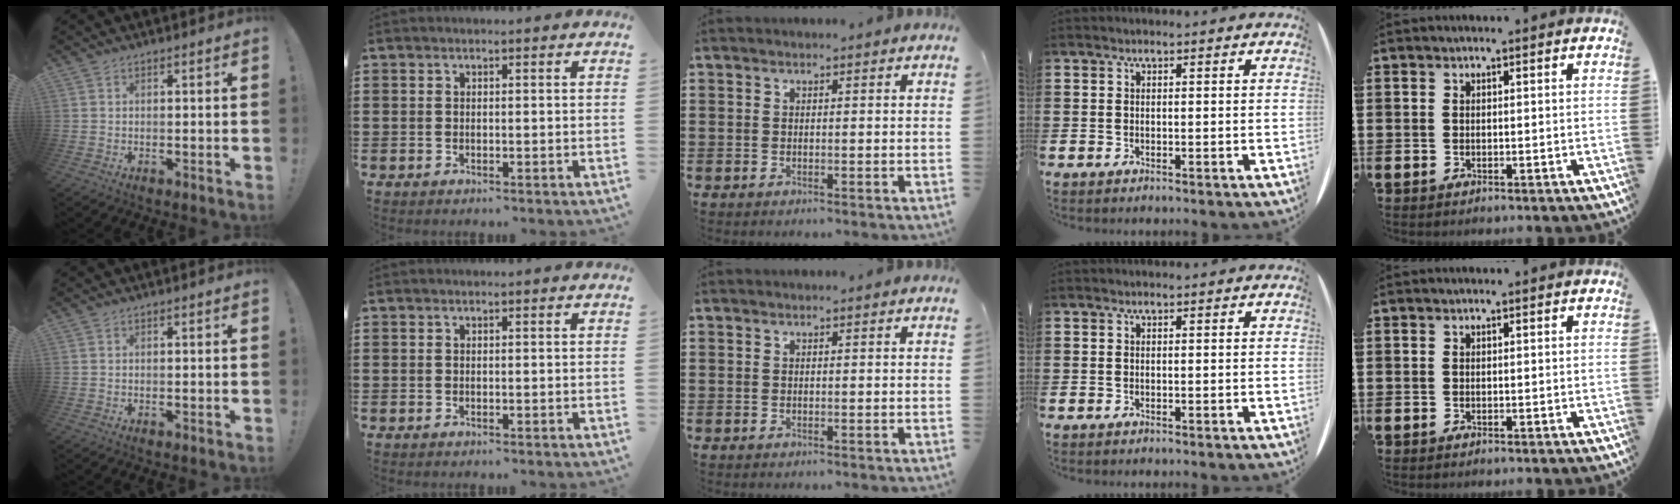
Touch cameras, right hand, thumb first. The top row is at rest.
{}